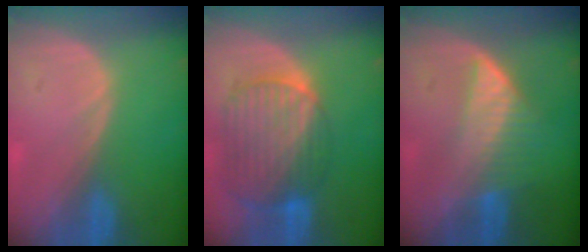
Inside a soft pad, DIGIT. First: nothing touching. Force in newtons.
{"total": 10.5, "press": 8.9, "slide": 5.5}
{"total": 6.9, "press": 6.1, "slide": 3.2}